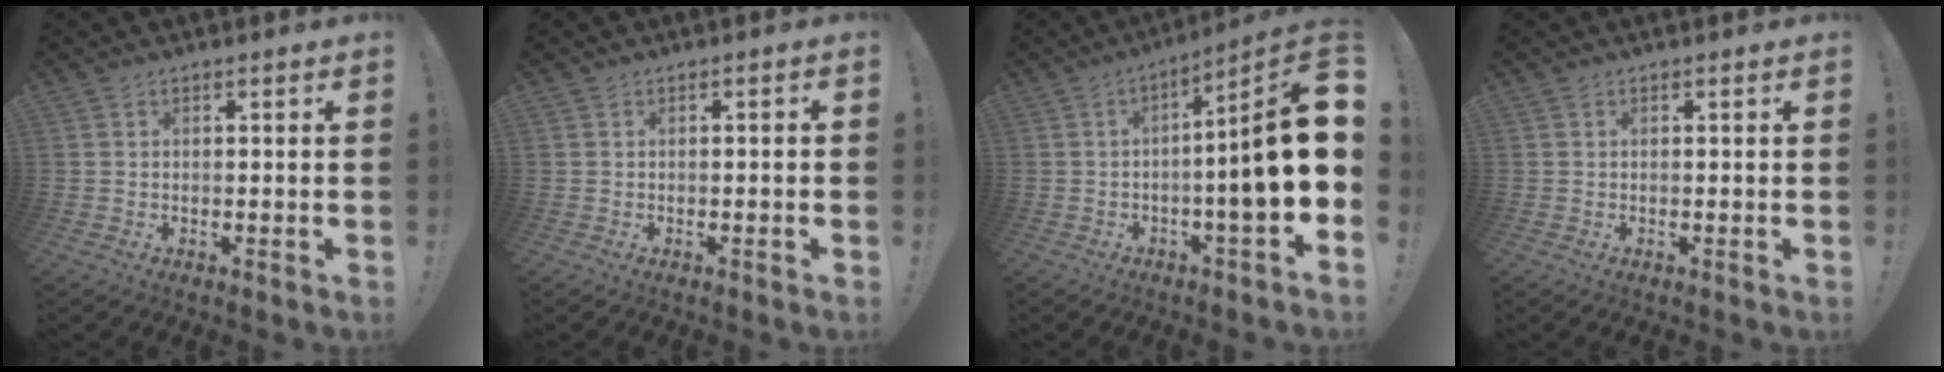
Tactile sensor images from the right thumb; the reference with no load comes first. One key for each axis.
{"total": 0.9, "fx": -0.5, "fy": -0.2, "fz": 0.7, "tx": -0.013, "ty": -0.001, "tz": -0.009}
{"total": 16.5, "fx": -0.7, "fy": 0.4, "fz": 16.5, "tx": -0.255, "ty": -0.013, "tz": -0.019}
{"total": 0.0}